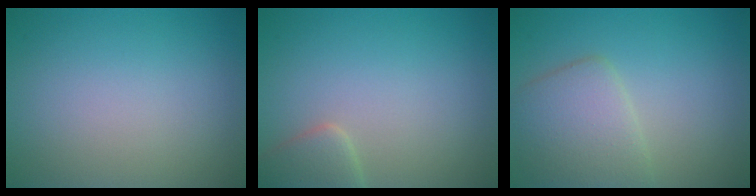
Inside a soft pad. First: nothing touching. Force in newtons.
{"total": 2.5, "press": 2.5, "slide": 0.2}
{"total": 4.4, "press": 4.4, "slide": 0.1}